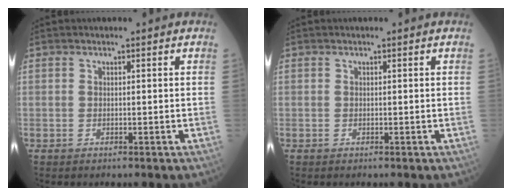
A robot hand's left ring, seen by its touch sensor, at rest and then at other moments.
{"total": 0.0}